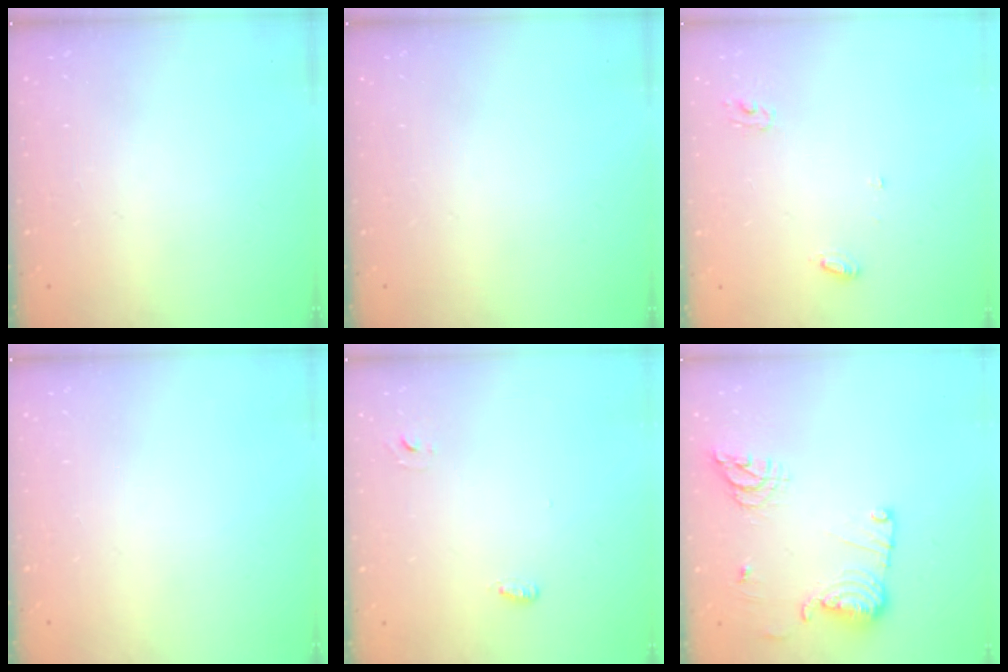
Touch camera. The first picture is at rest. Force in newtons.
{"total": 0.0}
{"total": 4.9, "press": 4.9, "slide": 0.3}
{"total": 0.0}
{"total": 2.6, "press": 2.5, "slide": 0.6}
{"total": 17.5, "press": 16.1, "slide": 6.9}